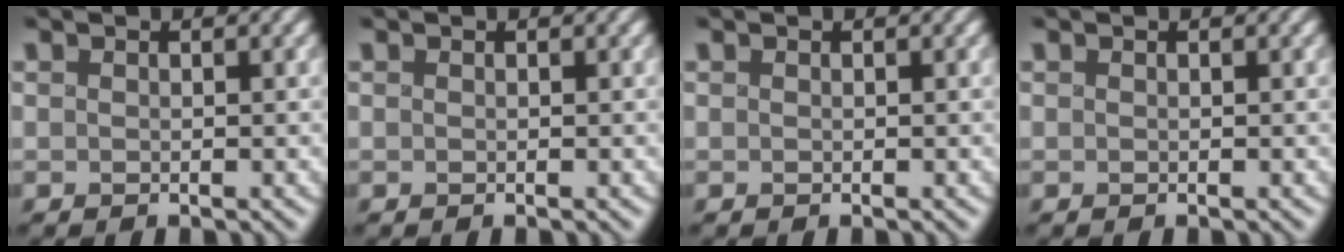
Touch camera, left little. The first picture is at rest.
{"total": 0.0}
{"total": 0.0}
{"total": 0.0}